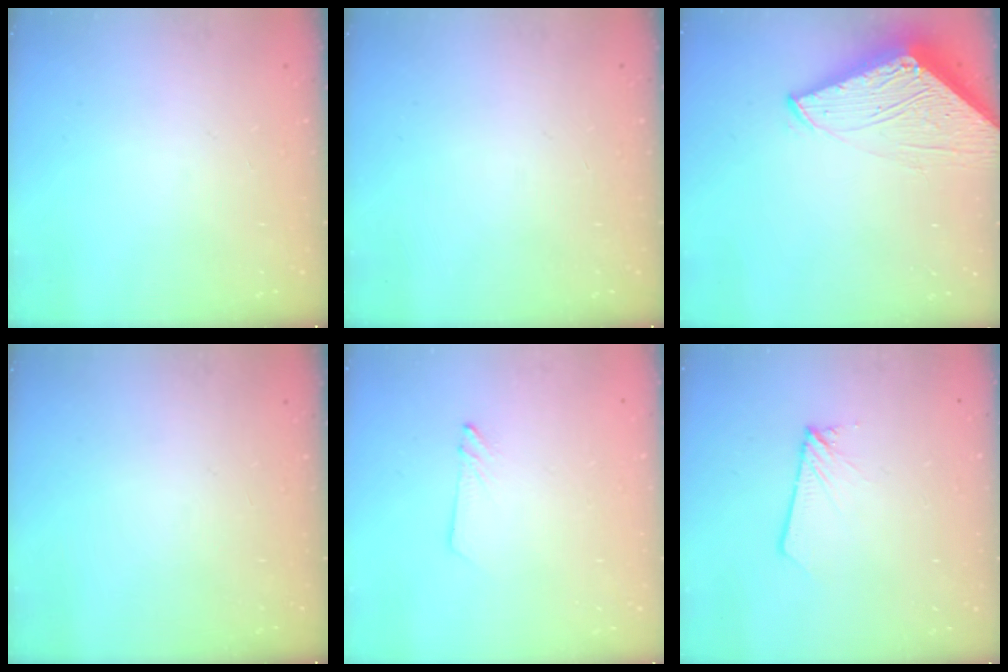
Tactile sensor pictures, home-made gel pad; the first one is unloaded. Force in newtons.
{"total": 0.0}
{"total": 6.8, "press": 6.8, "slide": 0.8}
{"total": 0.0}
{"total": 1.5, "press": 1.5, "slide": 0.1}
{"total": 2.0, "press": 2.0, "slide": 0.2}